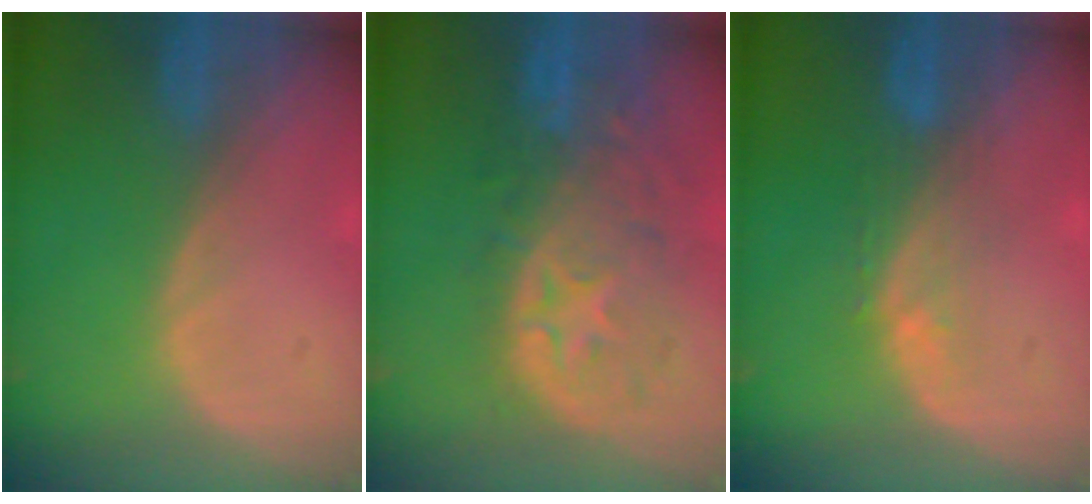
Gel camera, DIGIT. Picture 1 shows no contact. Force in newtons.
{"total": 11.0, "press": 9.7, "slide": 5.2}
{"total": 3.4, "press": 3.4, "slide": 0.4}